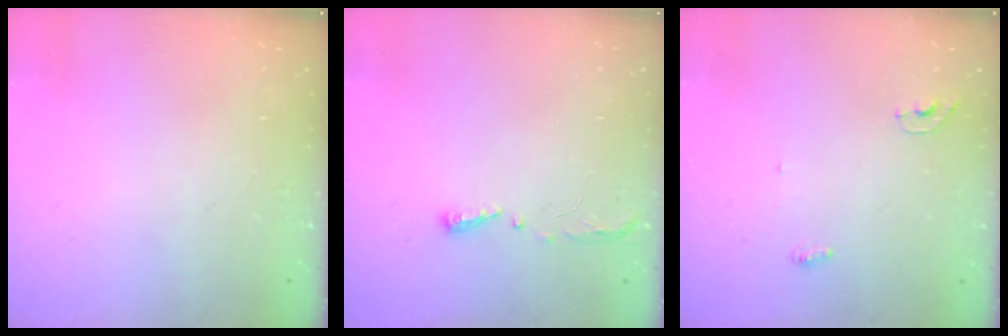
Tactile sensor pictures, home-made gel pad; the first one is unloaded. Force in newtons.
{"total": 4.1, "press": 4.0, "slide": 0.6}
{"total": 6.4, "press": 4.1, "slide": 4.9}